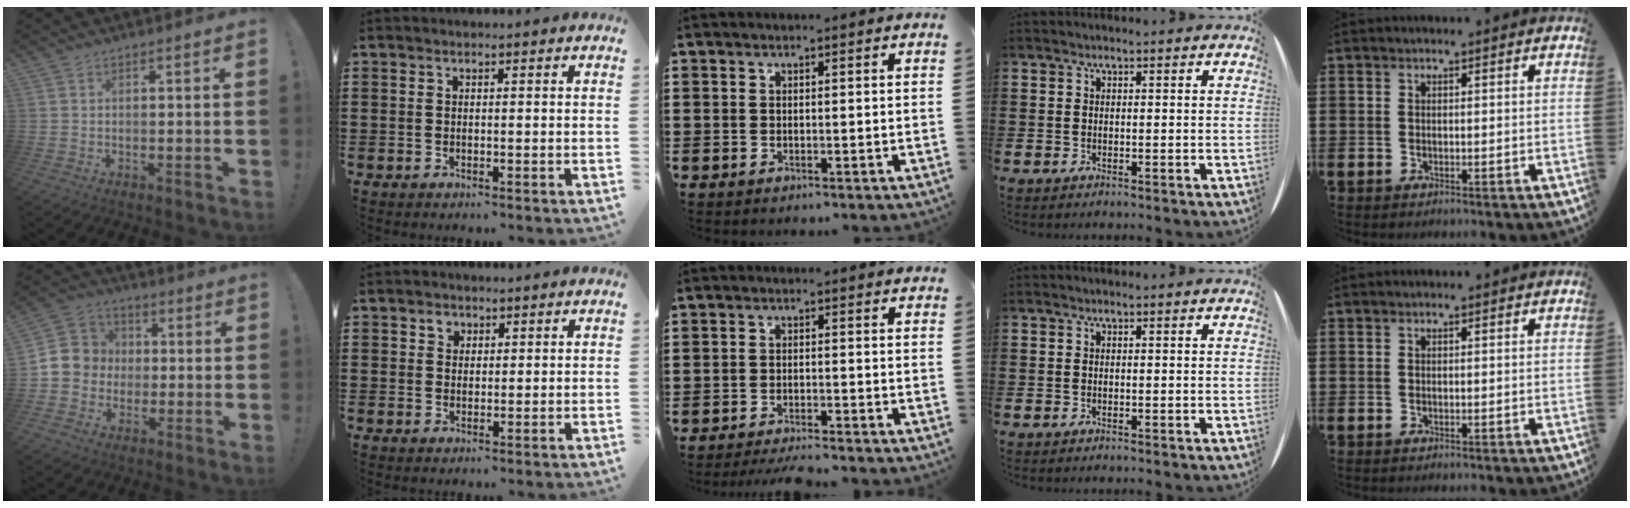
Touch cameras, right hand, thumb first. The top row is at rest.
{"thumb": {"total": 8.4, "force": [-1.4, 8.1, 1.5], "torque": [-0.023, 0.018, -0.017]}, "index": {"total": 1.8, "force": [1.0, 1.5, 0.5], "torque": [-0.015, 0.008, 0.017]}, "middle": {"total": 2.7, "force": [-2.6, -0.2, 0.7], "torque": [-0.014, -0.002, -0.051]}}